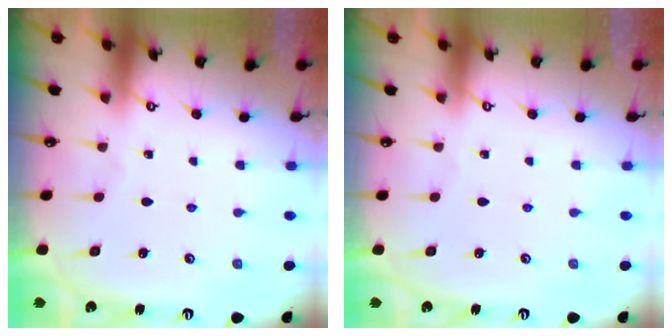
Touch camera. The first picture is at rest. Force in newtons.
{"total": 0.0}